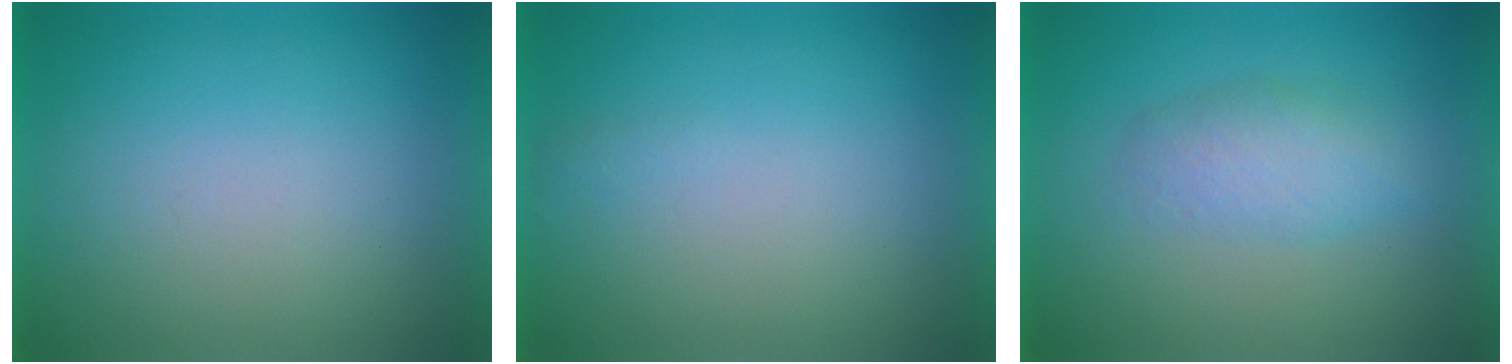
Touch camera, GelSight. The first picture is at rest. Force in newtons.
{"total": 1.1}
{"total": 3.9}